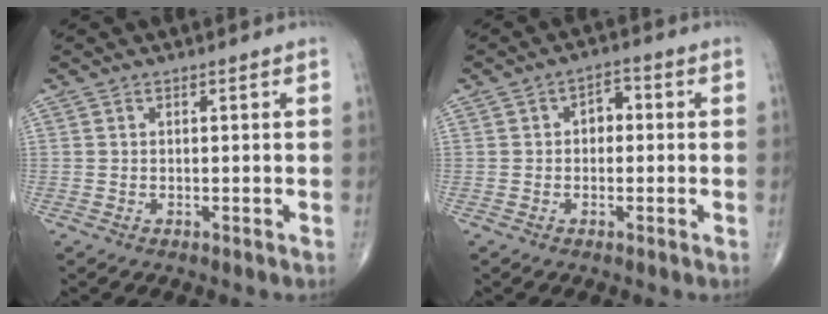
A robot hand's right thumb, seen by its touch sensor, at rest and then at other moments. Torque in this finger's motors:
{"motor_torque": [0.24, 0.09, 0.47, -0.09, 0.00]}